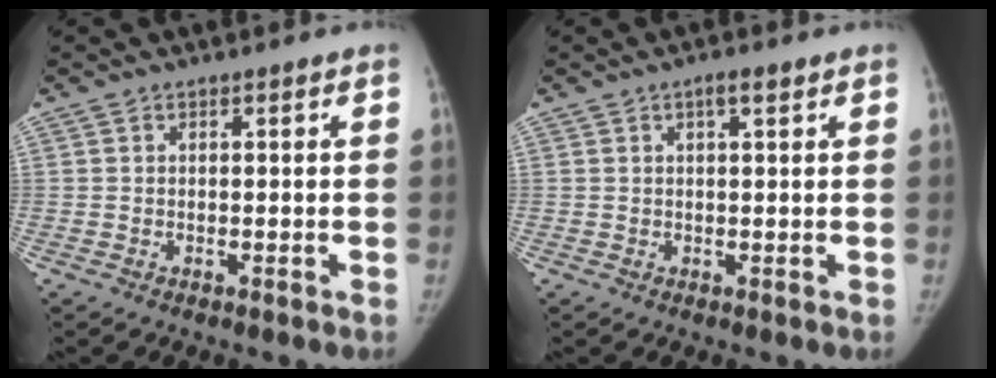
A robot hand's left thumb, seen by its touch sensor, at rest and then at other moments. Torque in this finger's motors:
{"motor_torque": [0.15, -0.05, 0.61, -0.55, 0.14]}